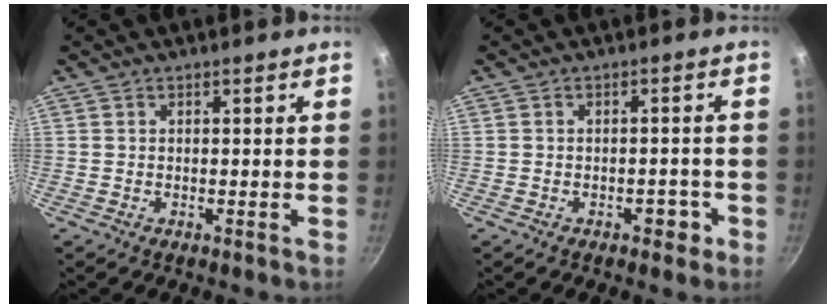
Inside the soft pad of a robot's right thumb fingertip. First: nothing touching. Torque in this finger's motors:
{"motor_torque": [0.87, 0.22, -0.27, 0.11, 0.06]}